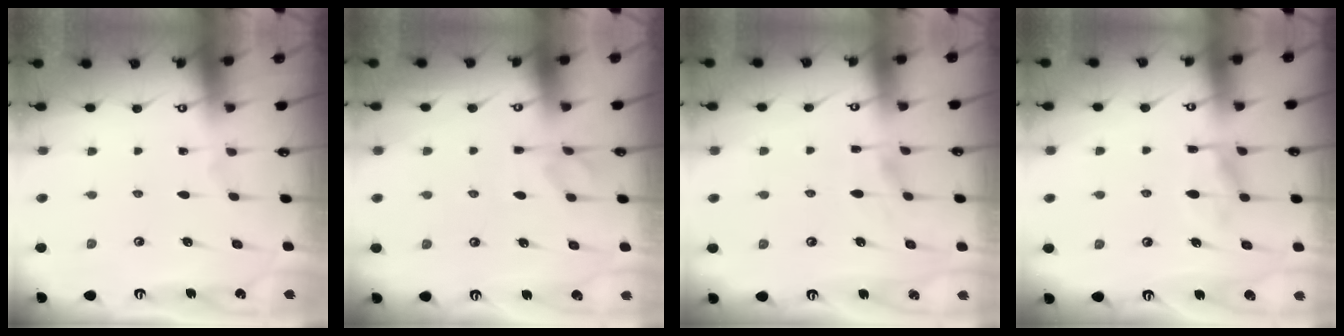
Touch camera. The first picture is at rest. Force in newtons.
{"total": 2.3, "press": 2.0, "slide": 1.2}
{"total": 1.7, "press": 1.4, "slide": 1.0}
{"total": 8.5, "press": 8.5, "slide": 0.9}